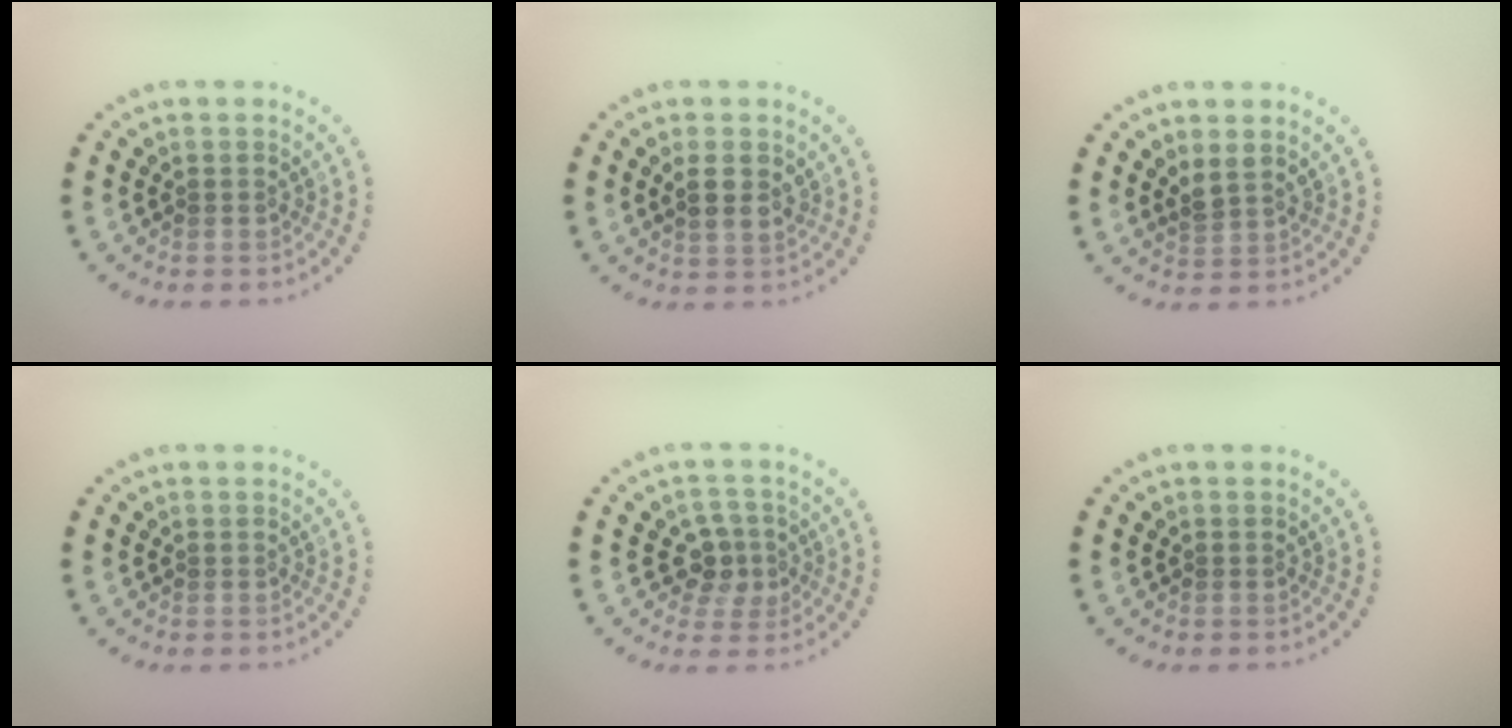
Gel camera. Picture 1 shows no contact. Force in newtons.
{"total": 2.6, "press": 2.5, "slide": 0.7}
{"total": 1.4, "press": 1.0, "slide": 0.9}
{"total": 0.0}
{"total": 2.7, "press": 2.5, "slide": 1.1}
{"total": 0.0}